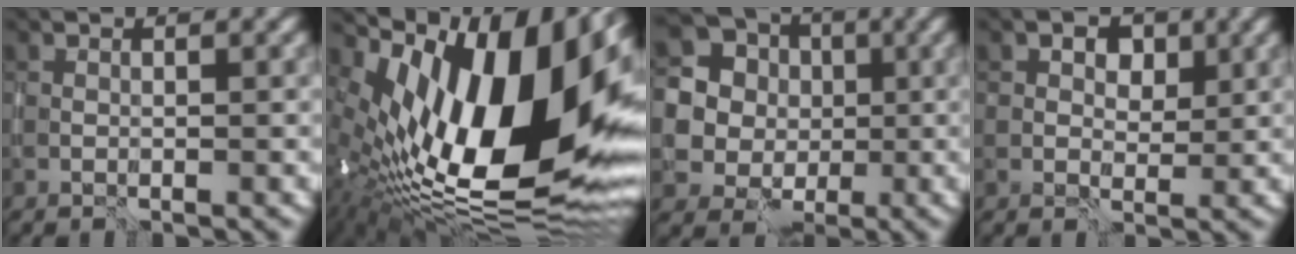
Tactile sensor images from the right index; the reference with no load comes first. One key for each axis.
{"total": 19.5, "fx": 4.0, "fy": 9.1, "fz": 16.8, "tx": -0.281, "ty": 0.020, "tz": 0.054}
{"total": 15.9, "fx": 3.4, "fy": 14.8, "fz": 4.7, "tx": -0.146, "ty": 0.013, "tz": 0.046}
{"total": 4.2, "fx": 1.7, "fy": 3.1, "fz": 2.3, "tx": -0.034, "ty": -0.001, "tz": 0.021}